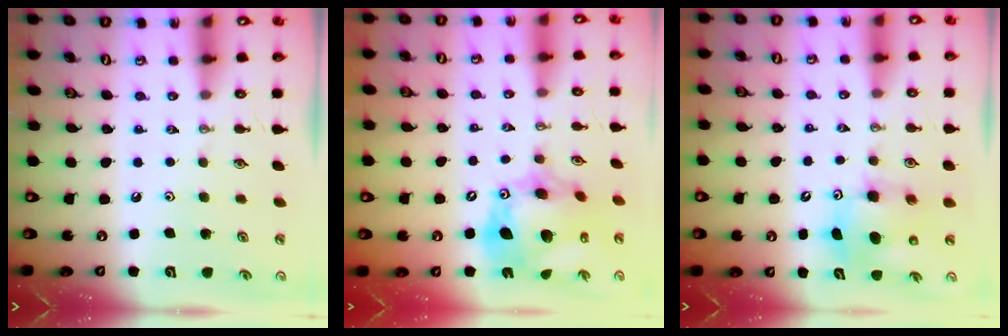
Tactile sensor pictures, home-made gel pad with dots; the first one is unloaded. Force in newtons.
{"total": 18.4, "press": 18.3, "slide": 1.9}
{"total": 8.0, "press": 7.8, "slide": 2.0}